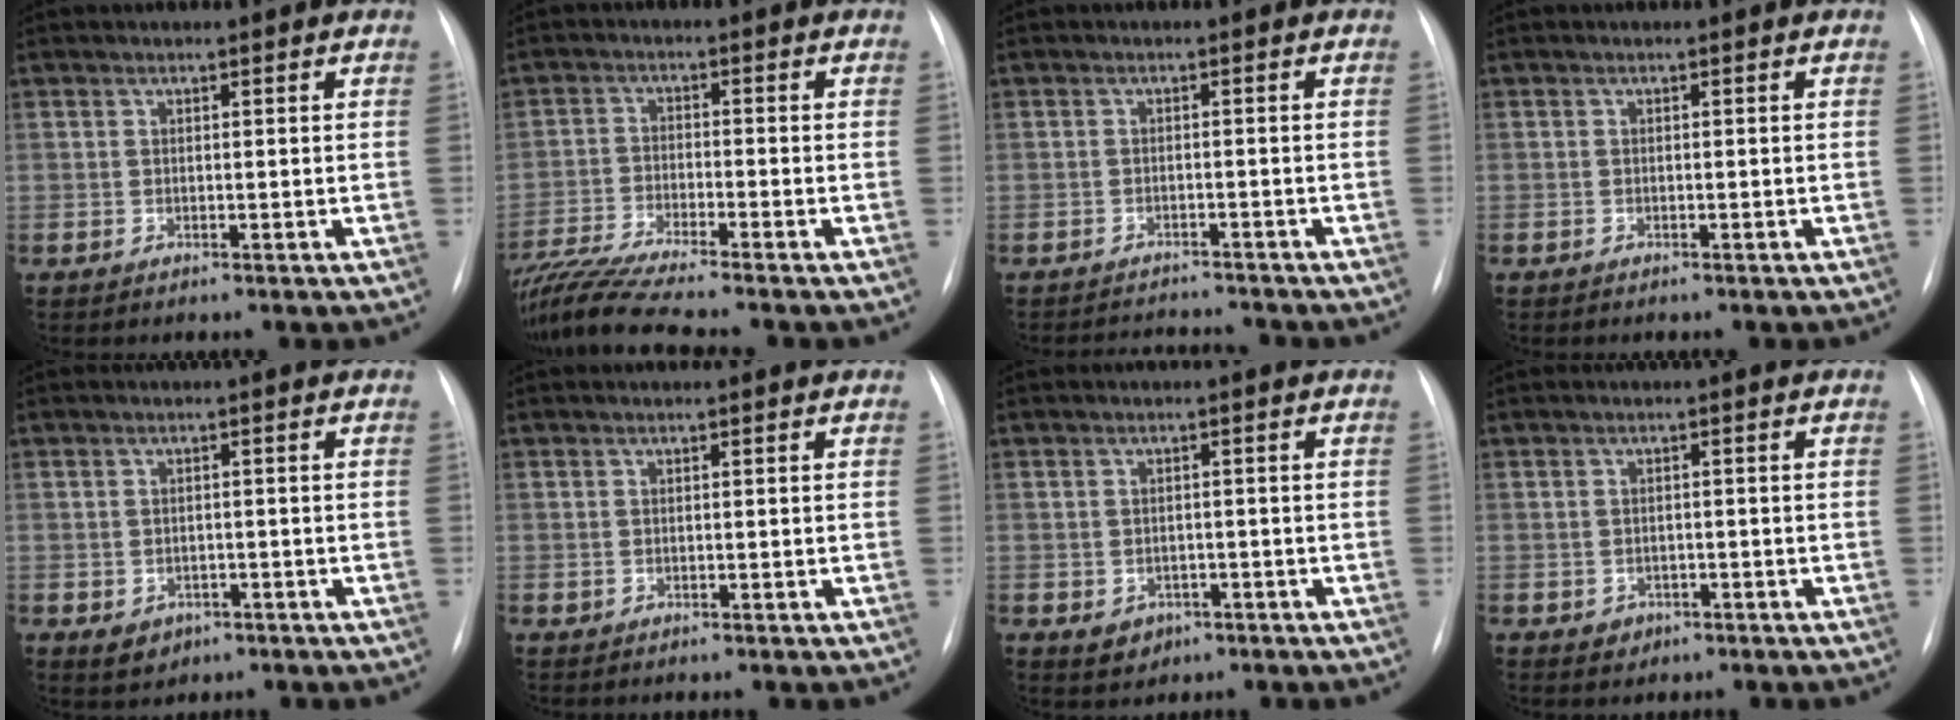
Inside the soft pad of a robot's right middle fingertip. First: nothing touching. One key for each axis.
{"total": 11.5, "fx": -10.2, "fy": -1.3, "fz": 5.0, "tx": -0.096, "ty": -0.019, "tz": -0.180}
{"total": 5.4, "fx": -5.3, "fy": 0.4, "fz": 0.4, "tx": -0.005, "ty": 0.000, "tz": -0.076}
{"total": 0.5, "fx": -0.5, "fy": 0.2, "fz": 0.2, "tx": -0.012, "ty": 0.000, "tz": -0.008}
{"total": 3.1, "fx": -1.4, "fy": 2.6, "fz": 1.1, "tx": -0.014, "ty": 0.003, "tz": -0.007}
{"total": 0.0}
{"total": 3.1, "fx": -1.3, "fy": 2.6, "fz": 1.1, "tx": -0.013, "ty": 0.005, "tz": -0.007}
{"total": 2.0, "fx": -1.0, "fy": 1.7, "fz": 0.4, "tx": -0.003, "ty": 0.006, "tz": -0.009}